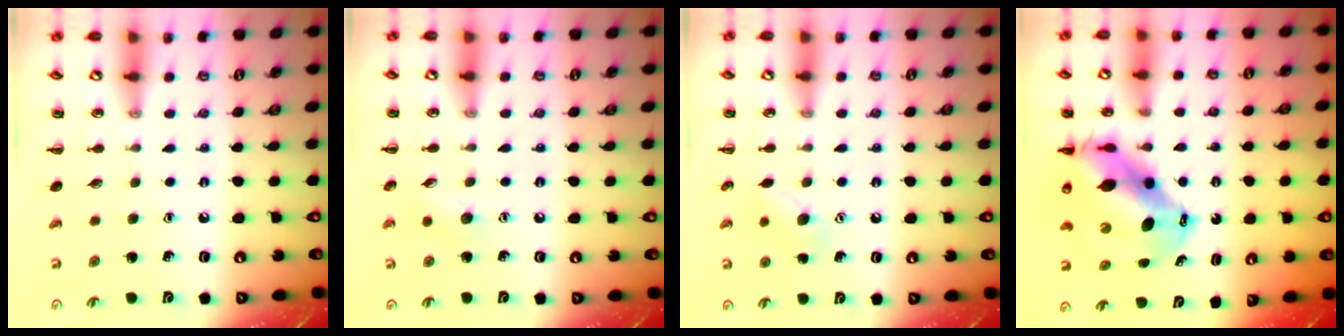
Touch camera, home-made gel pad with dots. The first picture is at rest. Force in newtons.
{"total": 6.4, "press": 6.2, "slide": 1.4}
{"total": 7.0, "press": 6.8, "slide": 1.7}
{"total": 13.0, "press": 12.5, "slide": 3.4}